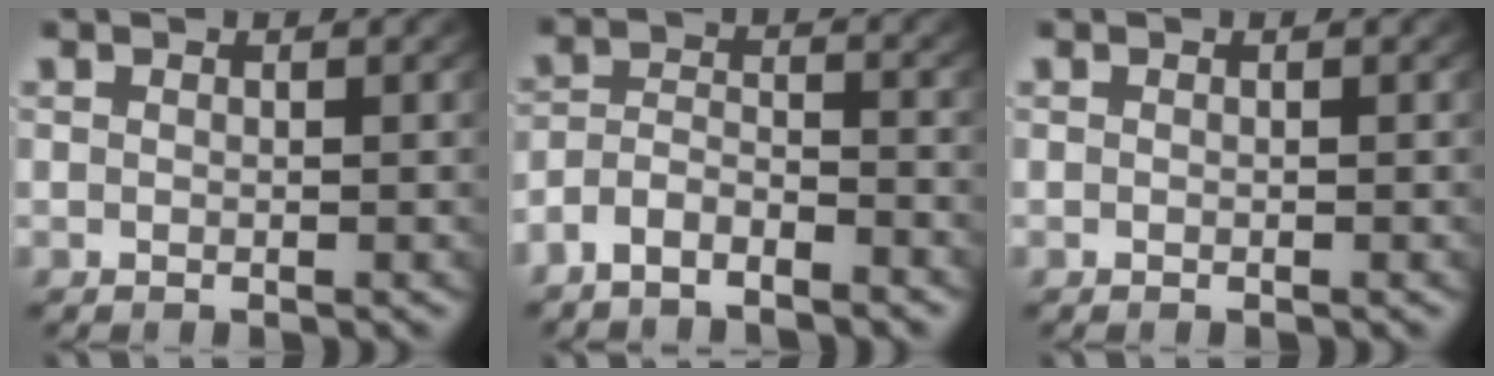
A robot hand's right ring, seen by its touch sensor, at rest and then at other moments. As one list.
[{"total": 4.0, "force": [-2.9, 2.4, 1.3], "torque": [-0.029, -0.008, -0.057]}, {"total": 0.0}]